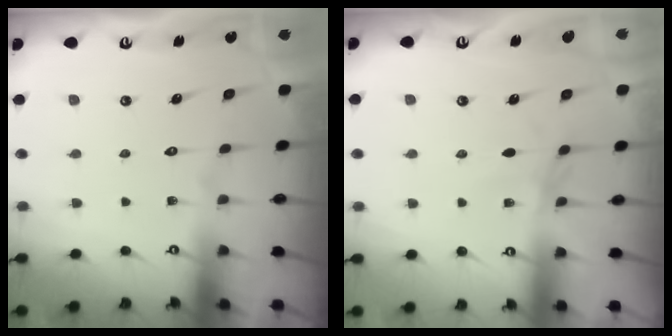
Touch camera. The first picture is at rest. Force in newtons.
{"total": 0.9, "press": 0.8, "slide": 0.3}